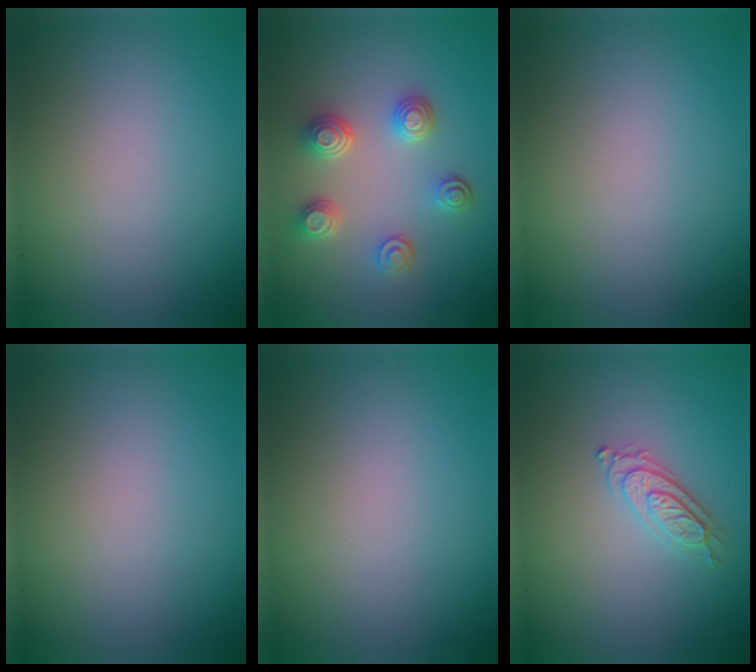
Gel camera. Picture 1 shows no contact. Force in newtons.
{"total": 3.8, "press": 3.3, "slide": 2.0}
{"total": 0.0}
{"total": 0.0}
{"total": 0.0}
{"total": 2.2, "press": 2.2, "slide": 0.4}